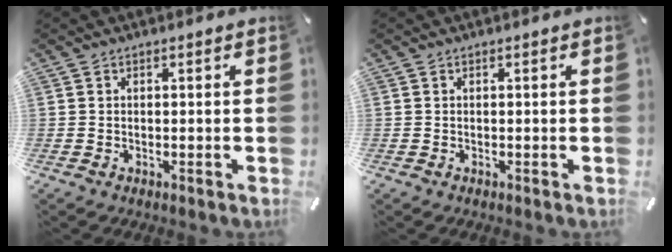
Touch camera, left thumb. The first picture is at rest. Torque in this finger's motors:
{"motor_torque": [0.05, -0.03, -0.01, -0.13, 0.00]}